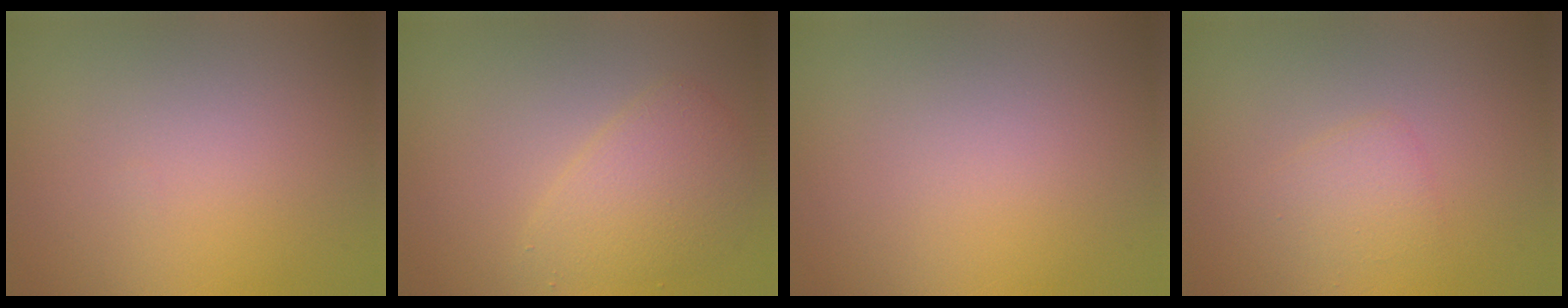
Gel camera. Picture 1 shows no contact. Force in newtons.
{"total": 3.0, "press": 3.0, "slide": 0.2}
{"total": 0.0}
{"total": 1.6, "press": 1.6, "slide": 0.0}